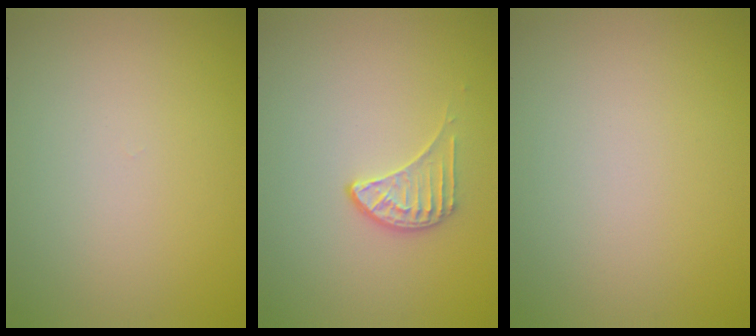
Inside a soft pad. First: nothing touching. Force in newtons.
{"total": 1.9, "press": 1.3, "slide": 1.3}
{"total": 0.0}